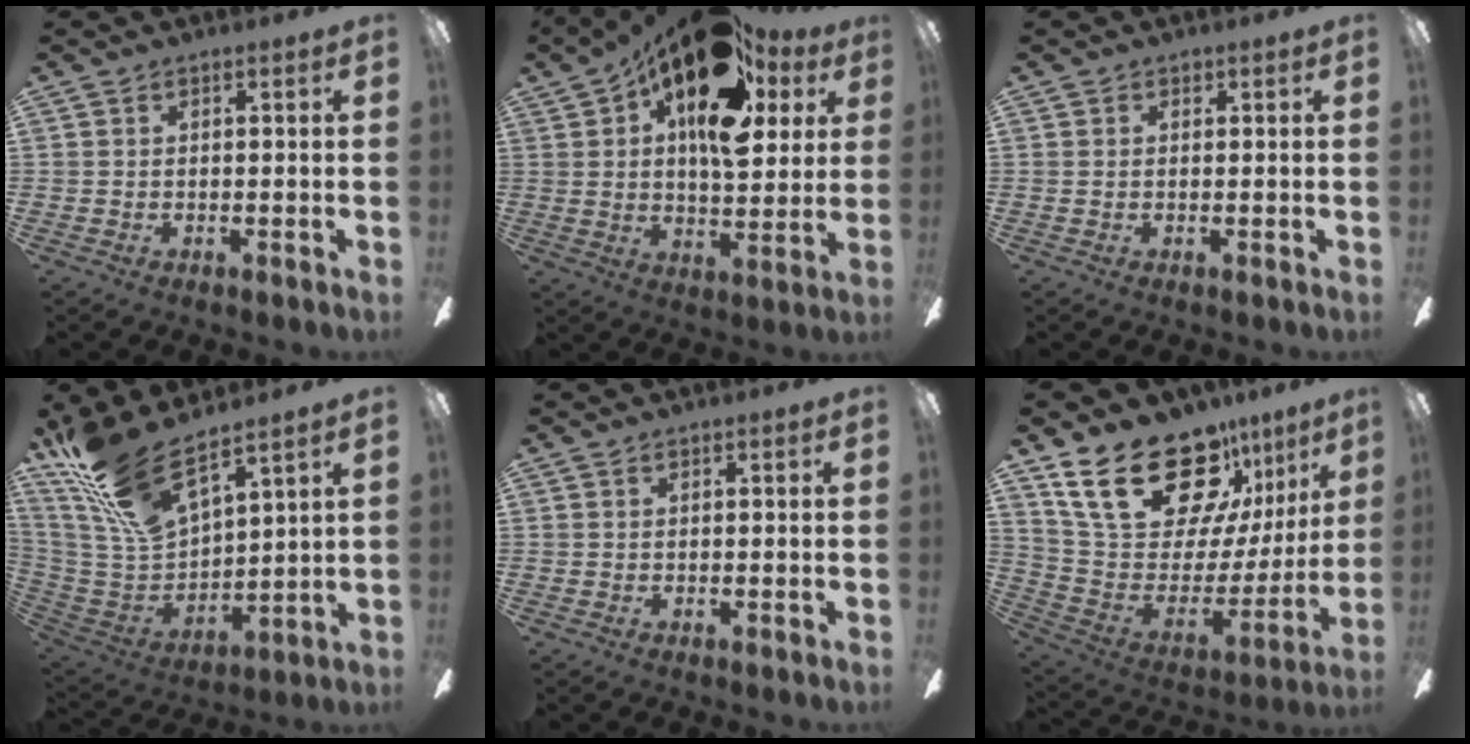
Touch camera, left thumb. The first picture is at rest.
{"total": 21.4, "force": [10.7, 10.8, 15.1], "torque": [-0.225, -0.044, 0.182]}
{"total": 0.7, "force": [0.4, 0.5, 0.2], "torque": [-0.004, 0.003, 0.007]}
{"total": 18.7, "force": [13.9, 5.8, 11.0], "torque": [-0.253, -0.088, 0.248]}
{"total": 0.0}
{"total": 27.0, "force": [18.1, 12.8, 15.4], "torque": [-0.265, -0.118, 0.339]}